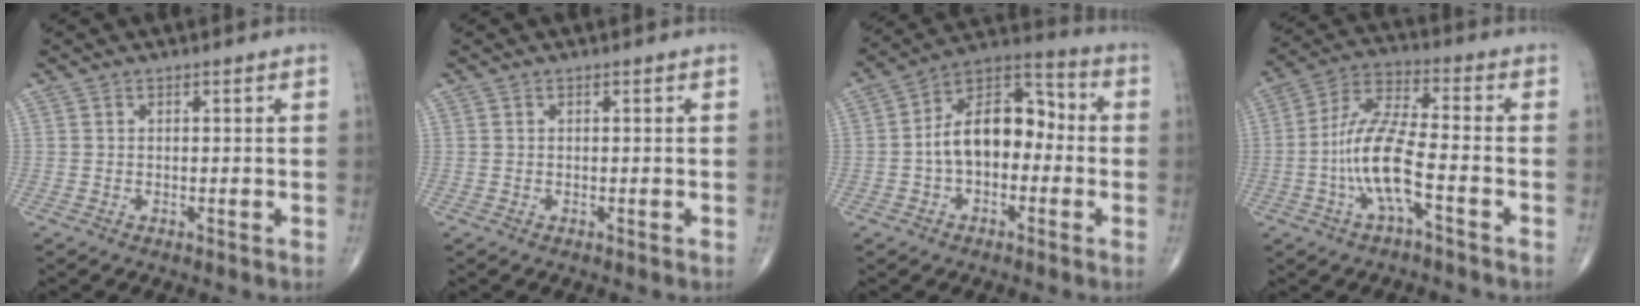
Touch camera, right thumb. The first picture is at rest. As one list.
[{"total": 0.0}, {"total": 13.8, "force": [-1.2, 8.6, 10.7], "torque": [-0.153, 0.049, -0.034]}, {"total": 11.9, "force": [-3.6, 3.2, 10.9], "torque": [-0.232, 0.040, -0.070]}]